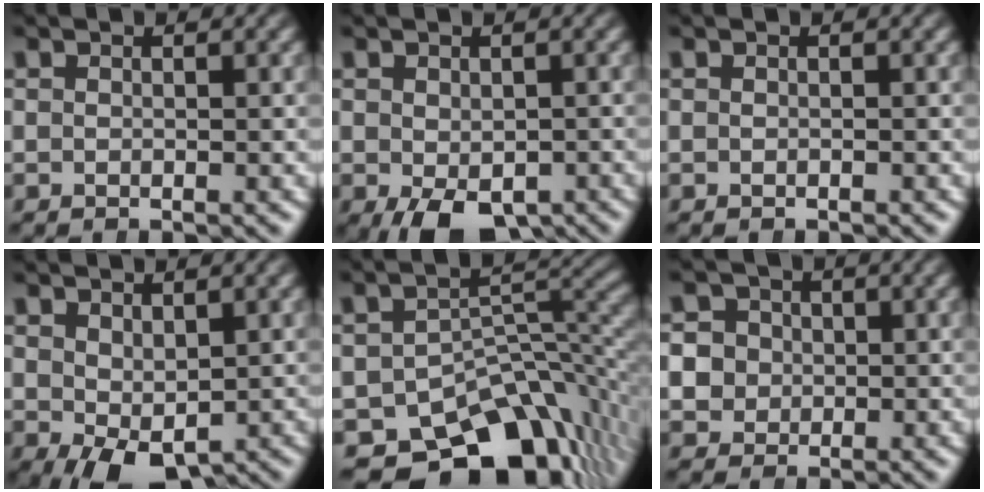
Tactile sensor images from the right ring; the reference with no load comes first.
{"total": 4.6, "force": [-2.9, 1.9, 3.0], "torque": [-0.040, -0.030, -0.023]}
{"total": 0.0}
{"total": 3.6, "force": [-1.3, 1.6, 2.9], "torque": [-0.038, -0.031, 0.004]}
{"total": 16.0, "force": [-10.2, 8.8, 8.5], "torque": [-0.107, -0.037, -0.143]}
{"total": 6.7, "force": [0.3, 6.2, 2.7], "torque": [-0.059, -0.016, 0.008]}